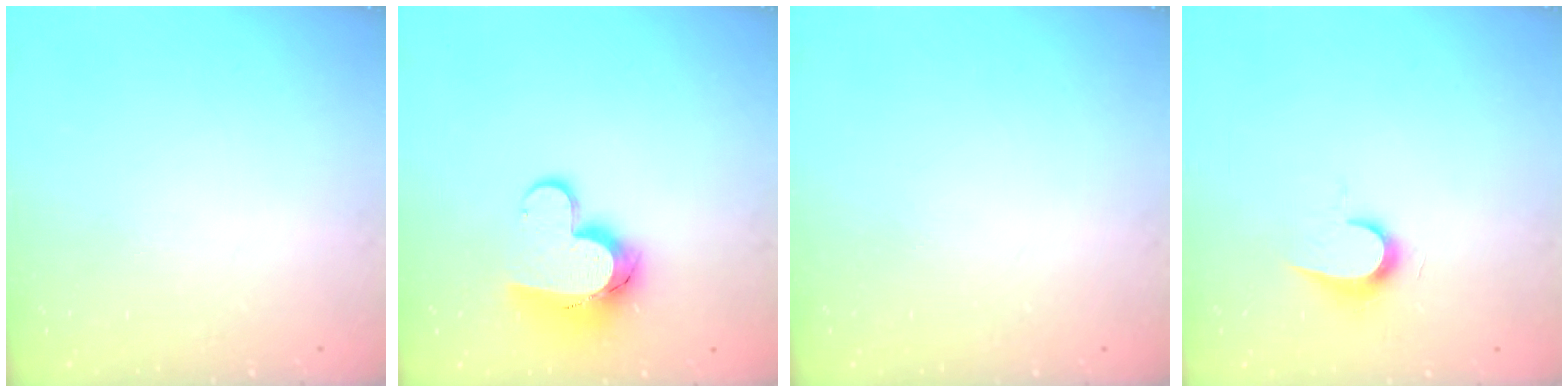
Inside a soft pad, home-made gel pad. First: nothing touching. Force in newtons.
{"total": 11.9, "press": 11.8, "slide": 1.1}
{"total": 0.0}
{"total": 6.9, "press": 6.9, "slide": 0.6}